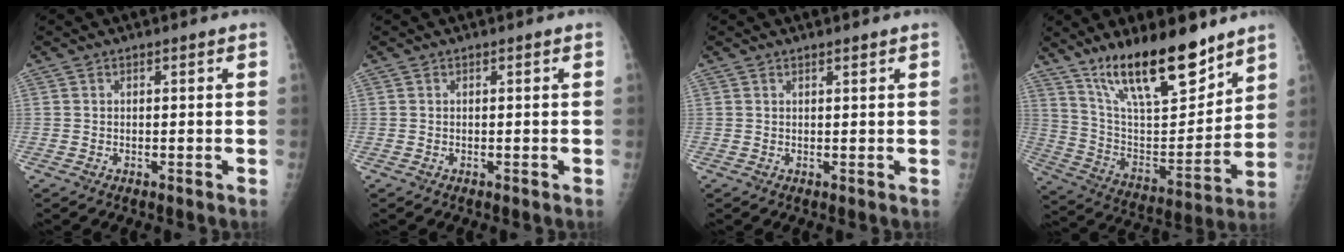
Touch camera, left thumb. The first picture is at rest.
{"total": 0.0}
{"total": 0.7, "force": [0.6, 0.1, 0.4], "torque": [-0.006, -0.004, 0.011]}
{"total": 21.7, "force": [15.3, 7.0, 13.6], "torque": [-0.188, -0.082, 0.272]}